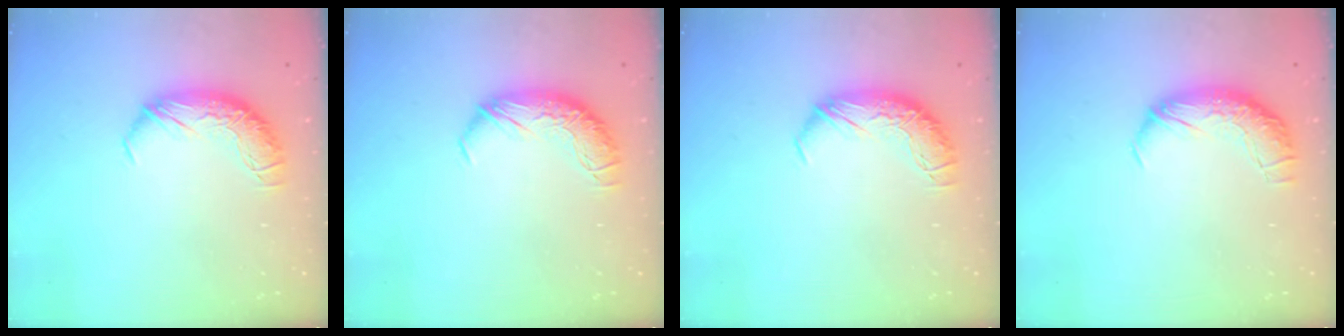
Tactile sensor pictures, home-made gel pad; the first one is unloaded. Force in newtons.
{"total": 0.0}
{"total": 0.0}
{"total": 2.4, "press": 1.1, "slide": 2.2}